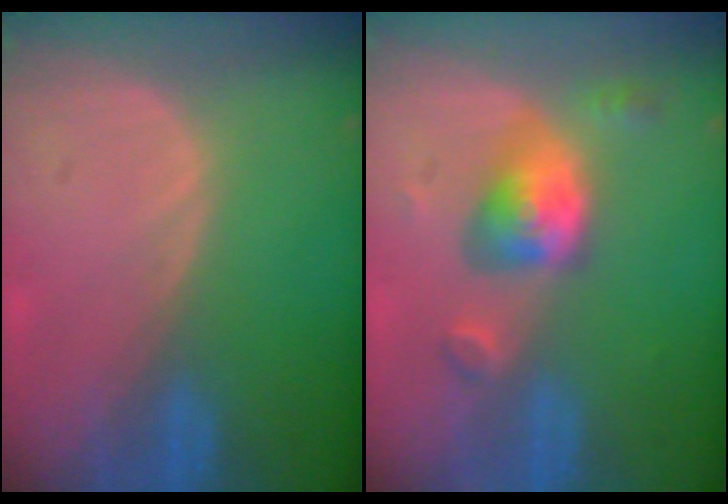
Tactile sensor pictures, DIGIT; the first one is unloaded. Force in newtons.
{"total": 5.6, "press": 5.4, "slide": 1.8}